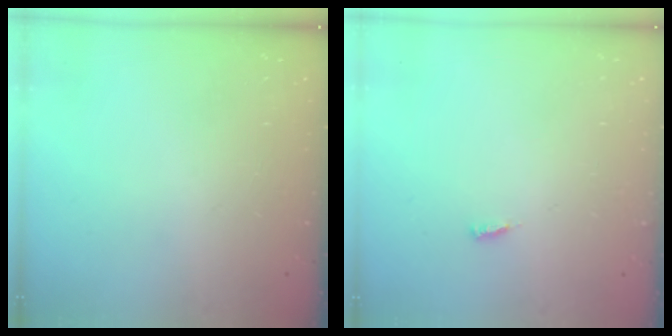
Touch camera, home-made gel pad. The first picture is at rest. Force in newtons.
{"total": 2.6, "press": 2.6, "slide": 0.3}